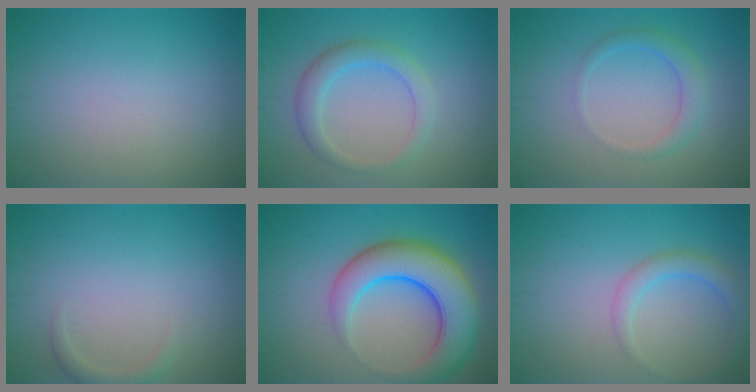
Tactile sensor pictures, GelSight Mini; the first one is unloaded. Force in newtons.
{"total": 3.0, "press": 3.0, "slide": 0.1}
{"total": 2.2, "press": 2.2, "slide": 0.1}
{"total": 1.2, "press": 1.2, "slide": 0.2}
{"total": 8.8, "press": 8.8, "slide": 0.4}
{"total": 2.4, "press": 2.4, "slide": 0.1}